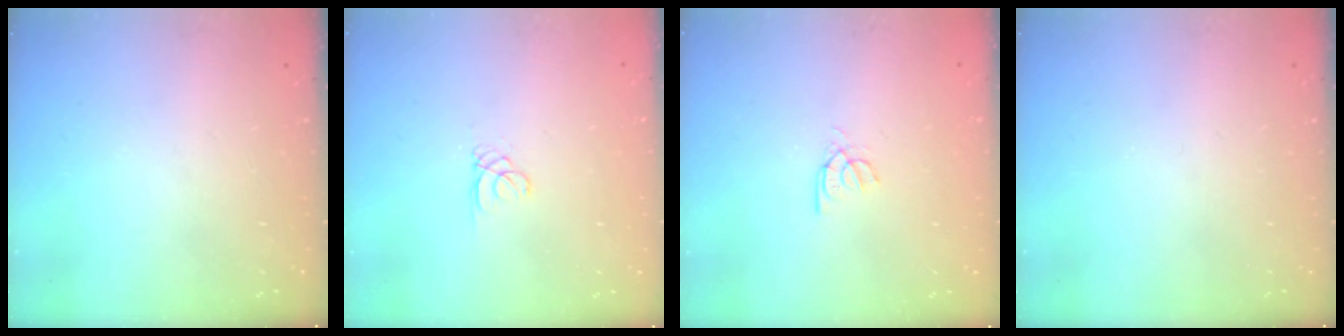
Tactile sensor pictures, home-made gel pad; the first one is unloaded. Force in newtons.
{"total": 0.6, "press": 0.6, "slide": 0.1}
{"total": 3.6, "press": 3.5, "slide": 0.4}
{"total": 0.0}